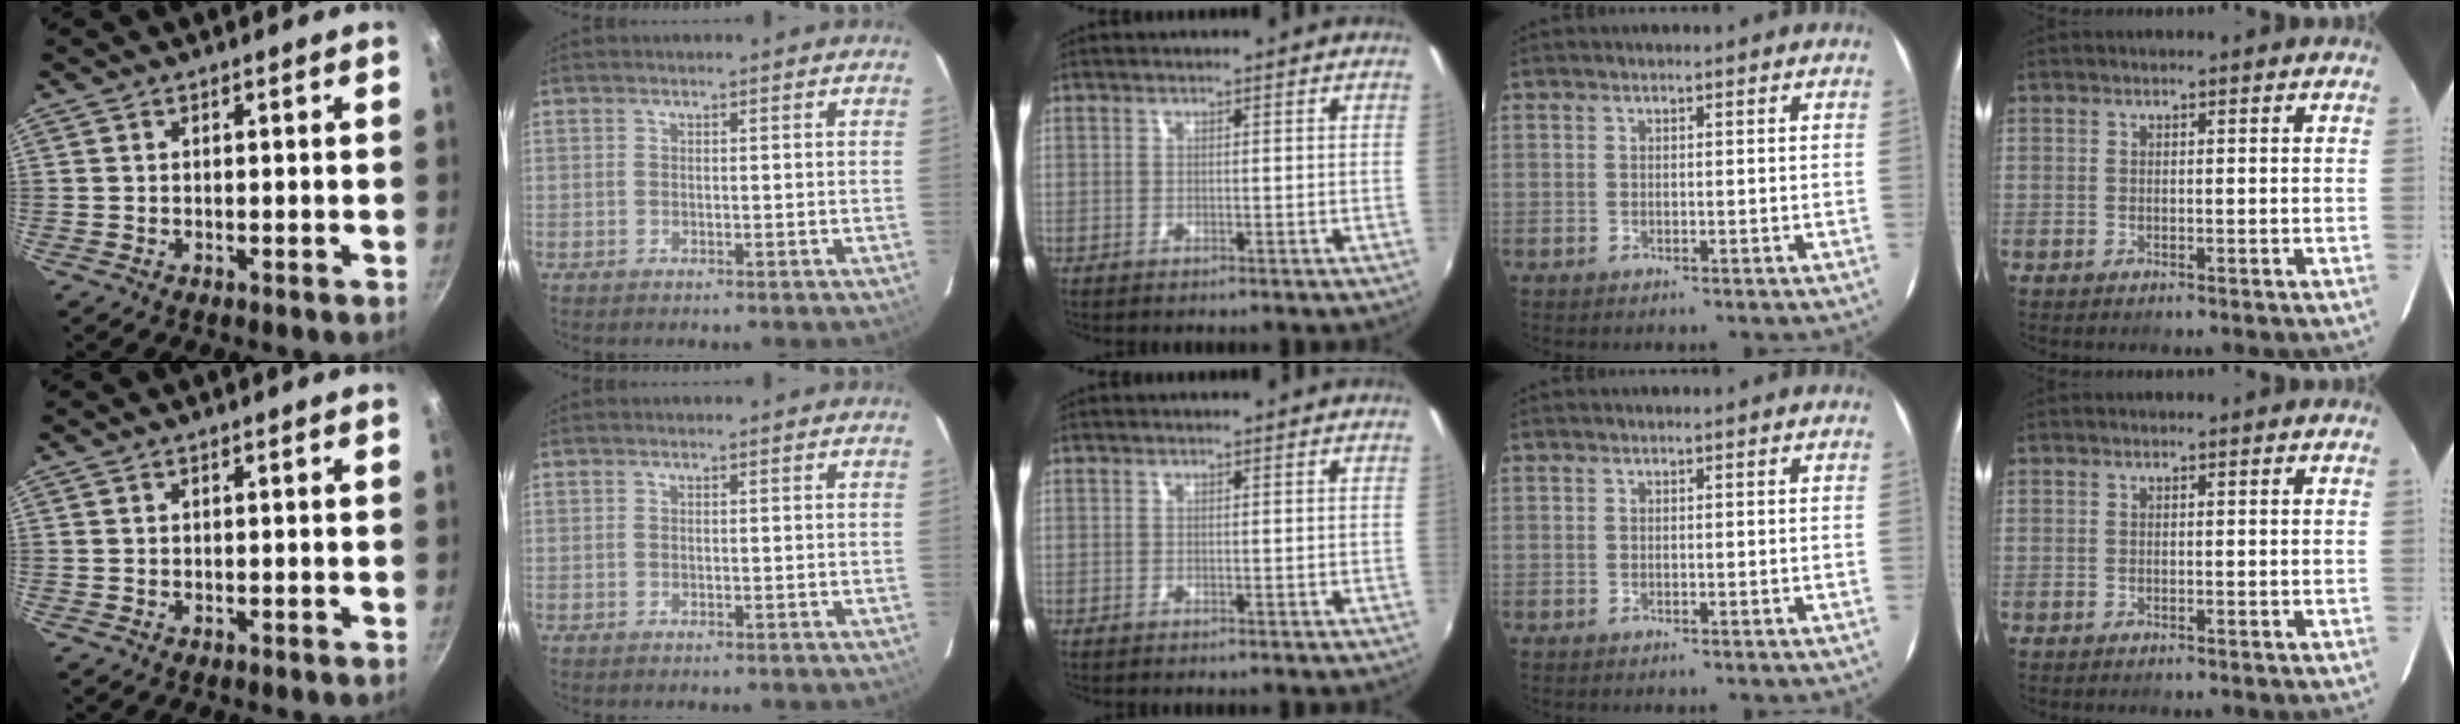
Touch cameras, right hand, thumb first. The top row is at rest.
{}